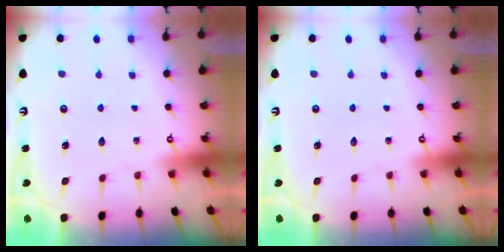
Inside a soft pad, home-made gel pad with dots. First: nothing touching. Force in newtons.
{"total": 0.0}